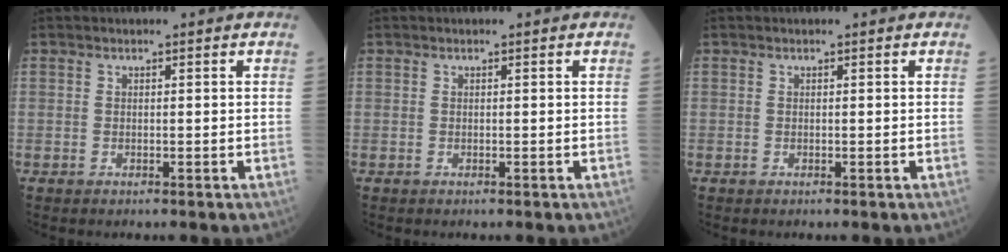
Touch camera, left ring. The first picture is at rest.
{"total": 0.0}
{"total": 0.0}